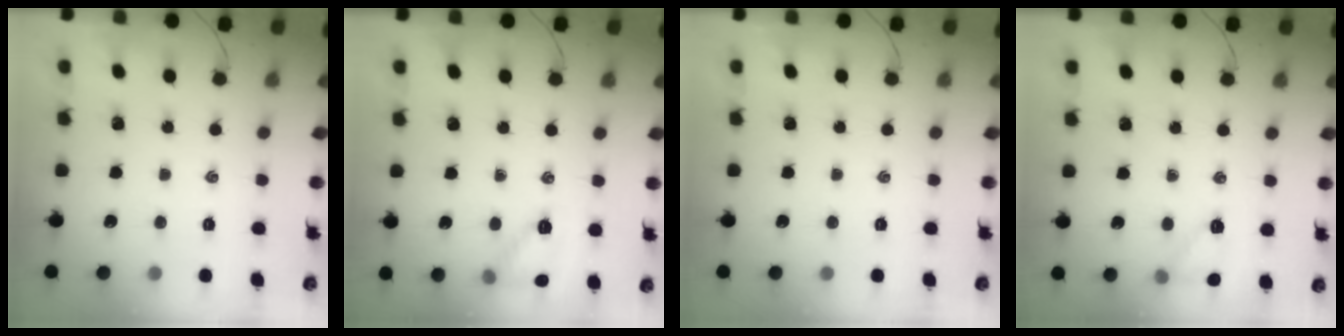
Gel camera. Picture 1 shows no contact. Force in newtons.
{"total": 9.4, "press": 9.4, "slide": 0.7}
{"total": 0.0}
{"total": 8.2, "press": 8.0, "slide": 1.7}